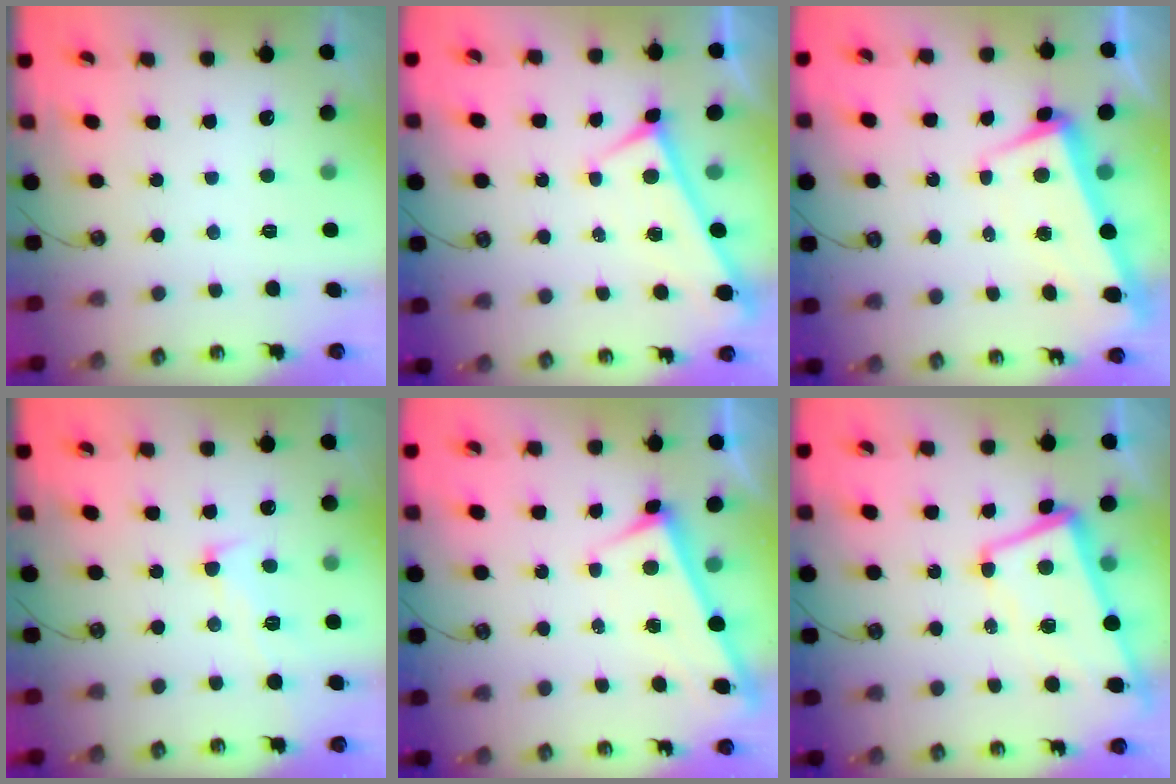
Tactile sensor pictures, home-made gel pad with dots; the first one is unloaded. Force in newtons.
{"total": 0.0}
{"total": 2.1, "press": 0.6, "slide": 2.0}
{"total": 2.6, "press": 2.4, "slide": 1.0}
{"total": 3.1, "press": 3.1, "slide": 0.1}
{"total": 2.8, "press": 2.3, "slide": 1.6}